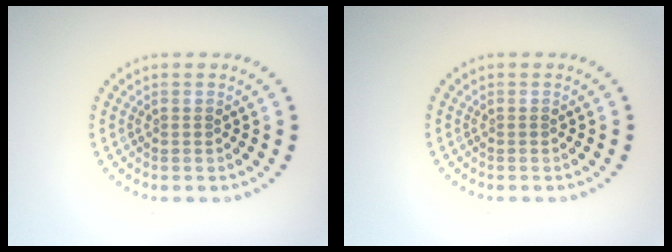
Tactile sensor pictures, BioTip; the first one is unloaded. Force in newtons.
{"total": 0.0}